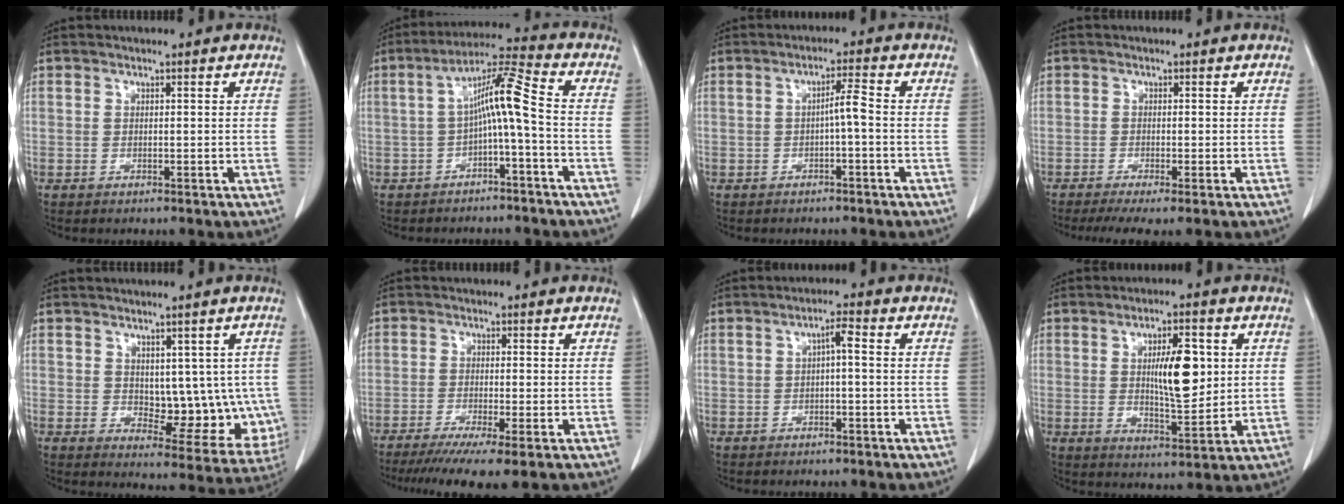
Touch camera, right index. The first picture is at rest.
{"total": 8.1, "force": [-1.2, 0.2, 8.0], "torque": [-0.139, 0.033, -0.024]}
{"total": 2.8, "force": [-0.7, 0.0, 2.8], "torque": [-0.044, 0.006, -0.012]}
{"total": 4.4, "force": [-3.1, 0.3, 3.2], "torque": [-0.049, -0.012, -0.050]}
{"total": 10.3, "force": [0.7, 5.6, 8.6], "torque": [-0.091, 0.000, 0.027]}
{"total": 8.4, "force": [-5.8, 0.2, 6.0], "torque": [-0.093, -0.020, -0.092]}
{"total": 2.5, "force": [0.1, 0.4, 2.5], "torque": [-0.042, 0.008, 0.002]}
{"total": 9.1, "force": [1.7, 2.6, 8.5], "torque": [-0.137, 0.000, 0.034]}